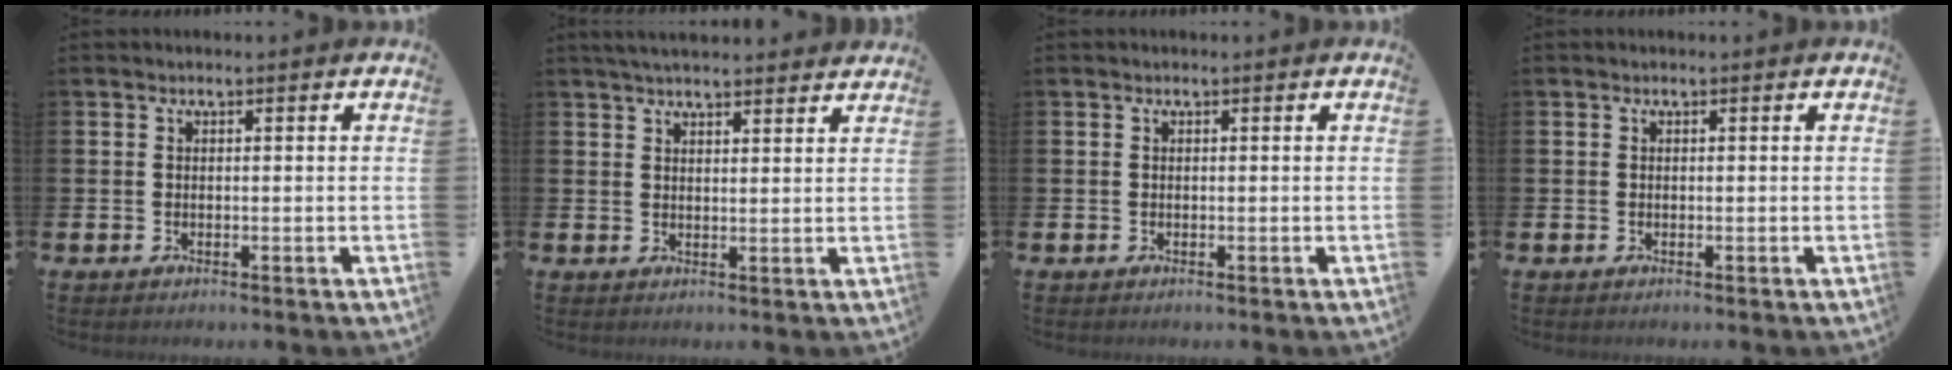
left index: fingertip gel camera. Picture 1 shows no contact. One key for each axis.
{"total": 3.6, "fx": 3.5, "fy": 0.4, "fz": 0.9, "tx": -0.024, "ty": -0.009, "tz": 0.065}
{"total": 0.0}
{"total": 0.0}